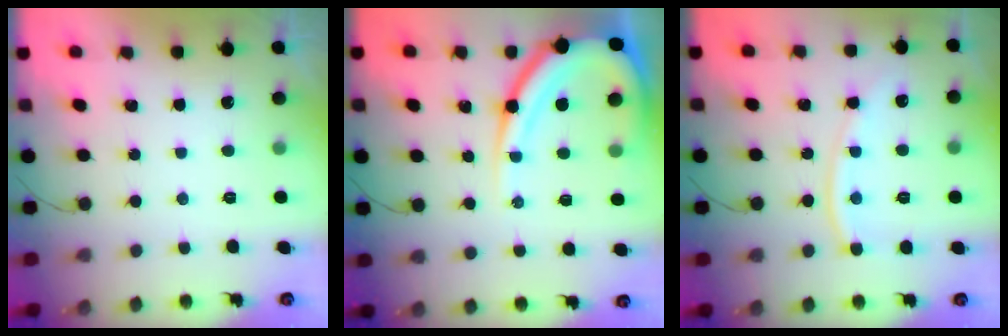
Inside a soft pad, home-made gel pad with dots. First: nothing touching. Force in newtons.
{"total": 16.0, "press": 15.9, "slide": 1.9}
{"total": 11.2, "press": 11.1, "slide": 1.2}